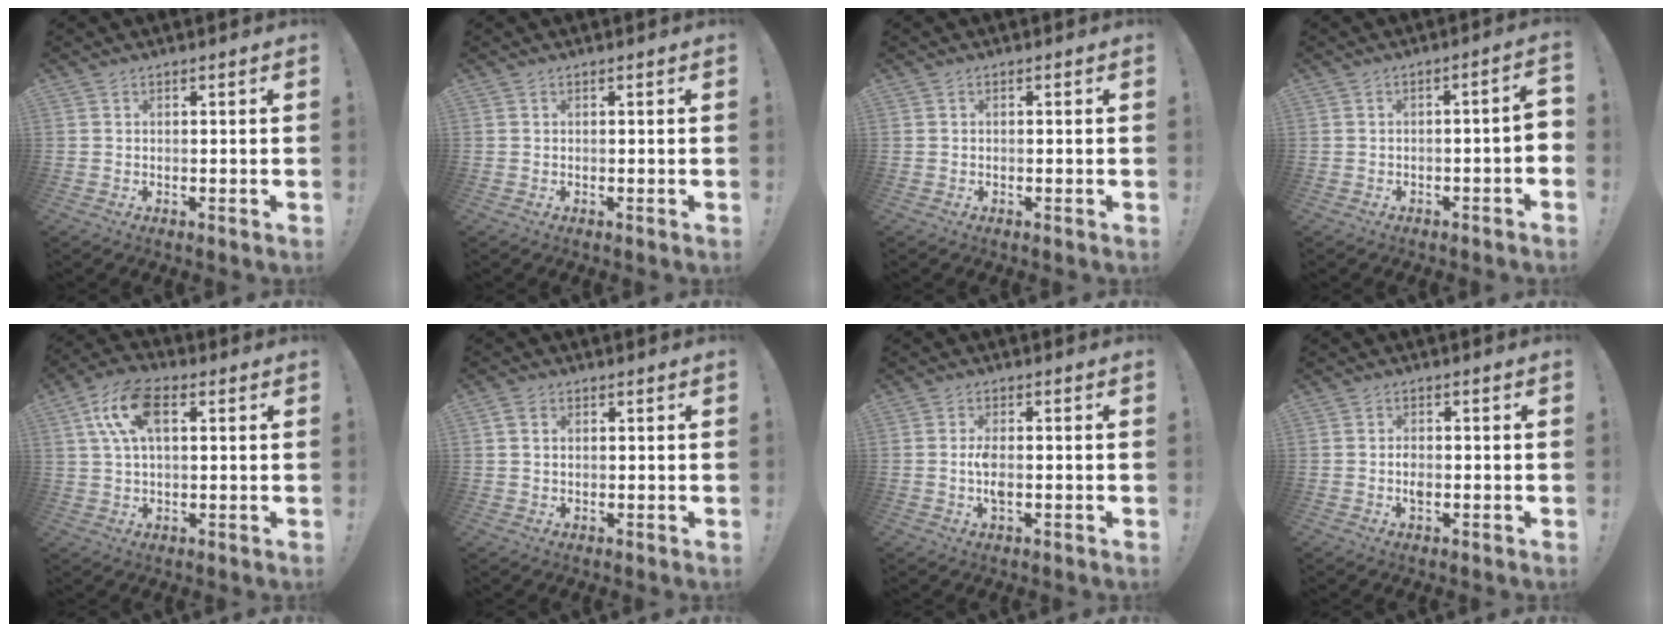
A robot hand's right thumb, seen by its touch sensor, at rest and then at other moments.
{"total": 0.0}
{"total": 0.0}
{"total": 3.1, "force": [-1.4, 0.2, 2.8], "torque": [-0.043, 0.003, -0.023]}
{"total": 12.5, "force": [3.9, 6.9, 9.7], "torque": [-0.183, 0.009, 0.073]}
{"total": 2.6, "force": [0.9, 1.9, 1.5], "torque": [-0.024, 0.004, 0.017]}
{"total": 4.5, "force": [-0.4, 1.7, 4.1], "torque": [-0.080, -0.003, -0.012]}
{"total": 2.0, "force": [-0.5, 1.3, 1.5], "torque": [-0.019, 0.002, -0.010]}